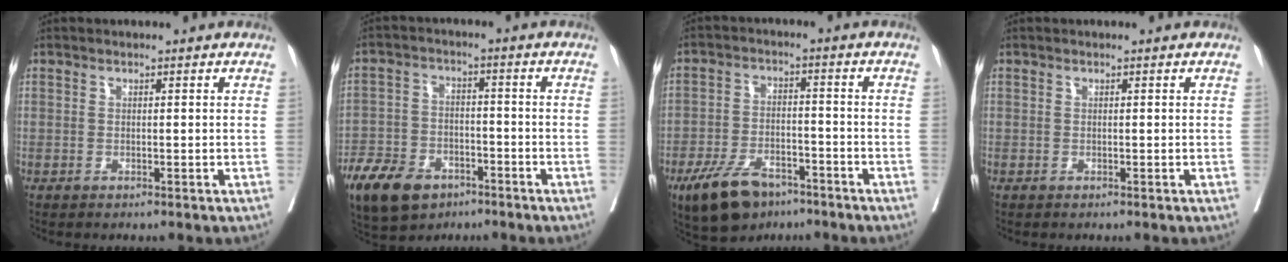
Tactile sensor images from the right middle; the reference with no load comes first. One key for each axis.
{"total": 12.5, "fx": -7.9, "fy": 7.3, "fz": 6.3, "tx": -0.138, "ty": -0.004, "tz": -0.134}
{"total": 9.3, "fx": -6.2, "fy": 4.5, "fz": 5.3, "tx": -0.106, "ty": -0.006, "tz": -0.106}
{"total": 0.0}